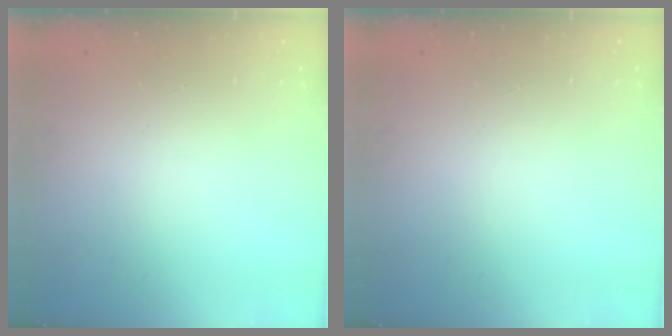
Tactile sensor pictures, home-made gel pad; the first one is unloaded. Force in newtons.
{"total": 0.0}